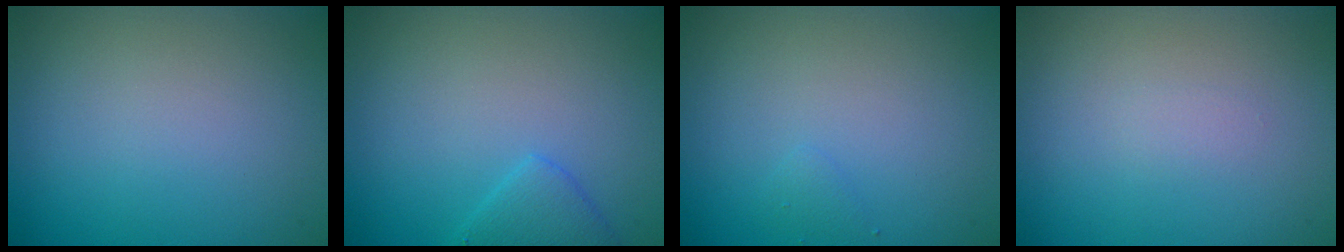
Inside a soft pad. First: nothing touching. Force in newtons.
{"total": 2.1, "press": 2.1, "slide": 0.1}
{"total": 0.6, "press": 0.6, "slide": 0.0}
{"total": 0.5, "press": 0.5, "slide": 0.0}